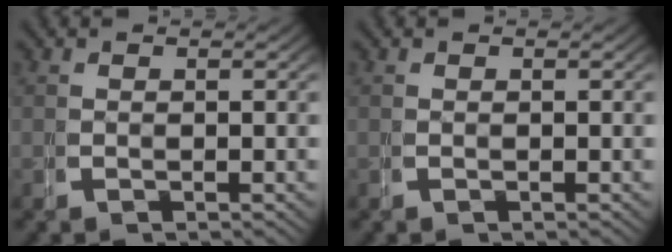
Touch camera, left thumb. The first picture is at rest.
{"total": 0.0}